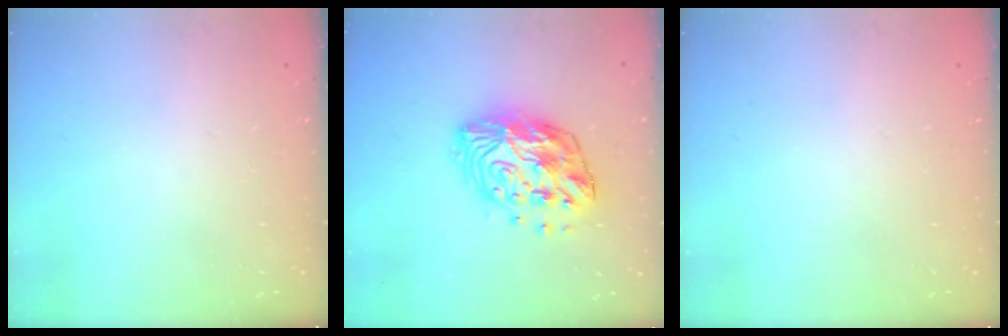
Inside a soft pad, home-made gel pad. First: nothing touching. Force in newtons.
{"total": 15.1, "press": 15.1, "slide": 0.7}
{"total": 0.0}